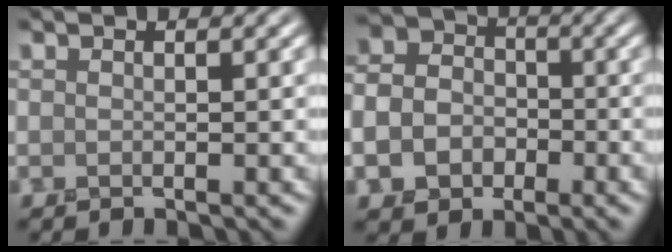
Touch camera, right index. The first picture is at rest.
{"total": 8.5, "force": [-2.7, 7.2, 3.7], "torque": [-0.068, -0.022, -0.064]}